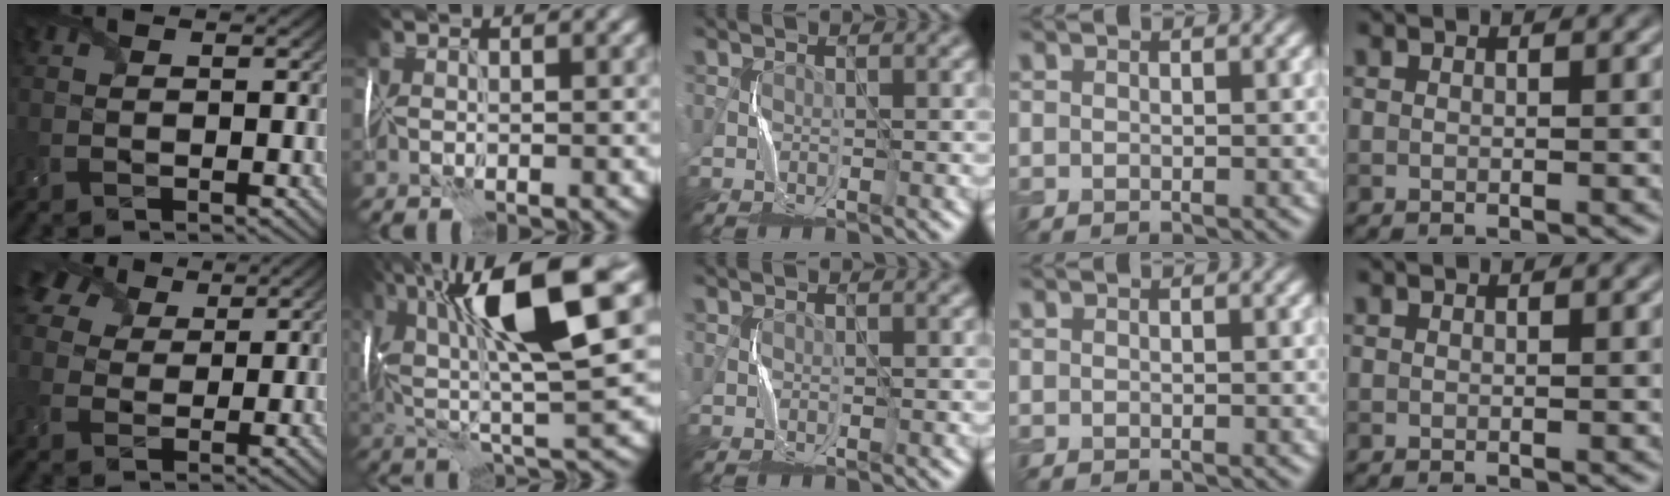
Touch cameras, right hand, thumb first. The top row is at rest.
{"thumb": {"total": 8.6, "force": [5.5, 5.2, 3.9], "torque": [-0.107, 0.023, 0.089]}, "index": {"total": 13.5, "force": [3.8, 3.5, 12.4], "torque": [-0.223, 0.016, 0.060]}}